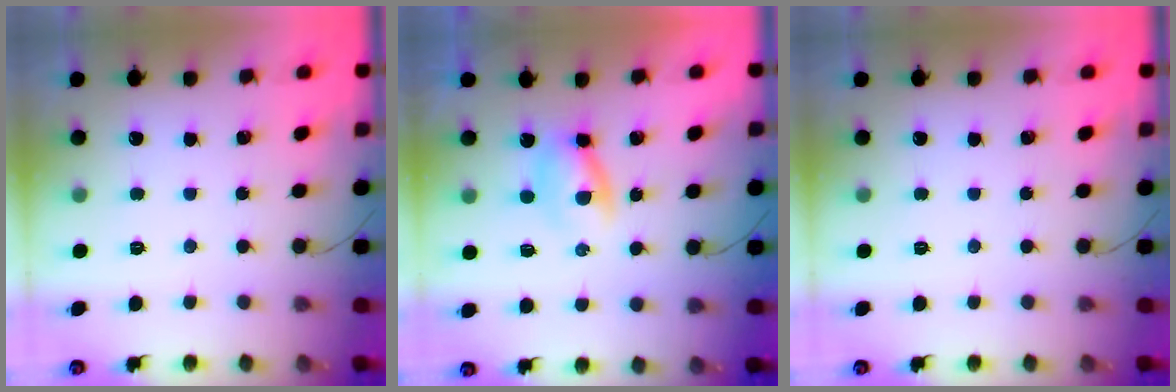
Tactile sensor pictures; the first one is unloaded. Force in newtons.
{"total": 2.8, "press": 2.5, "slide": 1.2}
{"total": 0.0}